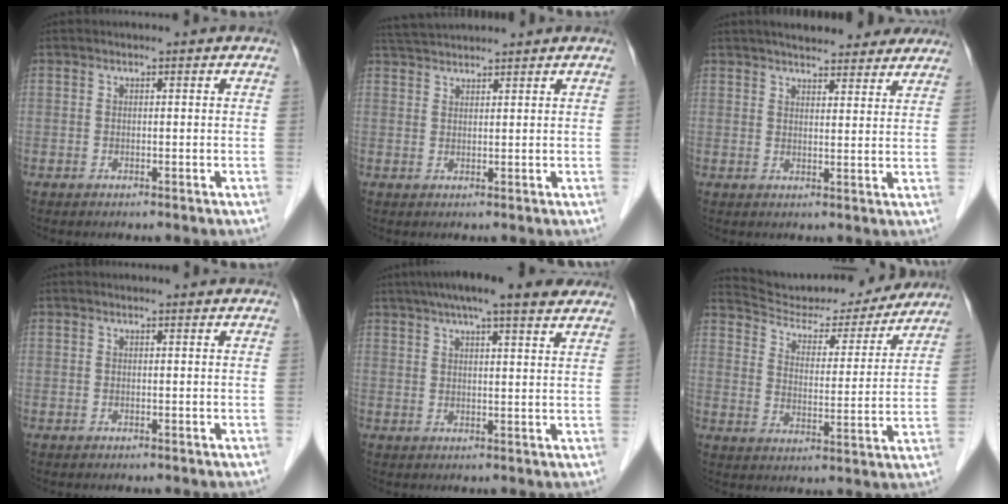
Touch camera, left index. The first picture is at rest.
{"total": 4.6, "force": [4.5, -0.1, 1.2], "torque": [-0.026, 0.031, 0.086]}
{"total": 15.2, "force": [13.2, 3.8, 6.4], "torque": [-0.074, 0.027, 0.165]}
{"total": 1.2, "force": [1.2, 0.2, 0.2], "torque": [-0.013, 0.011, 0.012]}
{"total": 15.1, "force": [11.8, 2.1, 9.2], "torque": [-0.147, 0.042, 0.157]}
{"total": 19.9, "force": [18.8, 3.9, 5.3], "torque": [-0.072, -0.008, 0.258]}